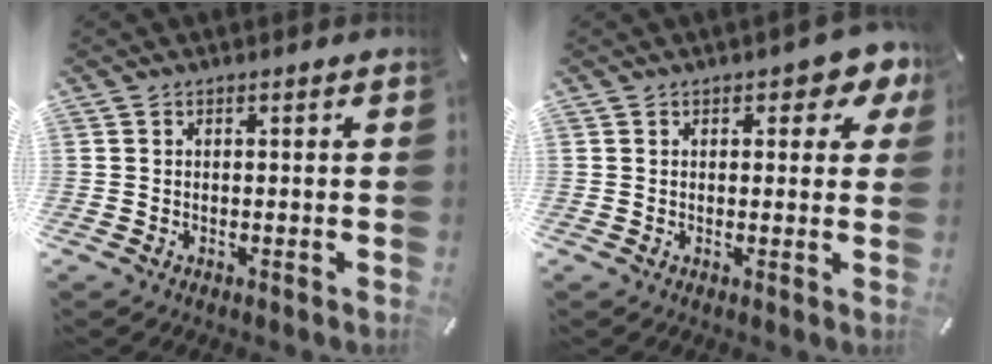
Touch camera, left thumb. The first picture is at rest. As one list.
[{"total": 4.3, "force": [2.1, 2.2, 3.0], "torque": [-0.040, 0.000, 0.031]}]